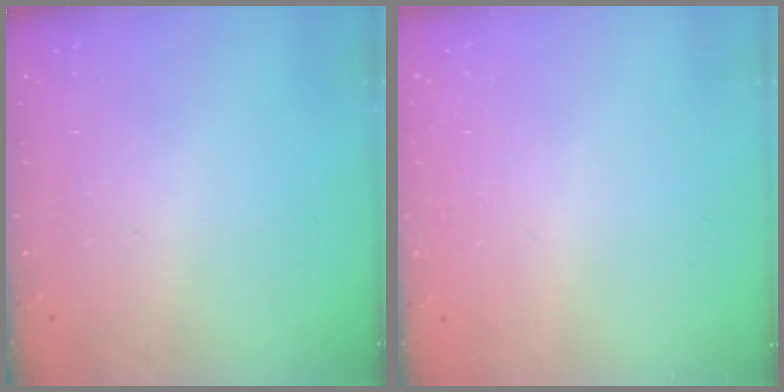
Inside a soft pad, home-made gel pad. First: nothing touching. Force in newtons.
{"total": 0.0}